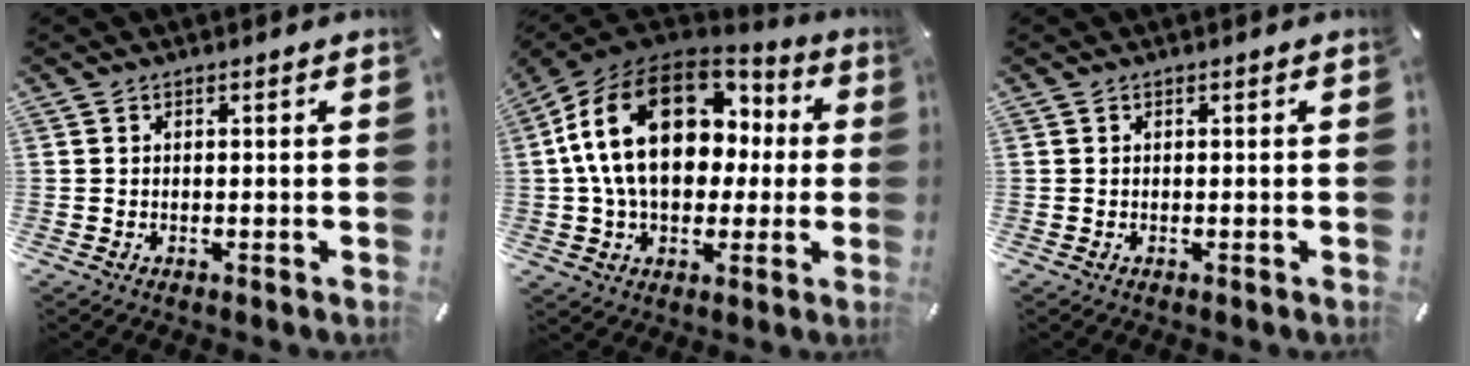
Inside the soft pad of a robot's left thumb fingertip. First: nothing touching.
{"total": 23.7, "force": [4.6, 16.2, 16.7], "torque": [-0.325, 0.003, 0.079]}
{"total": 0.0}